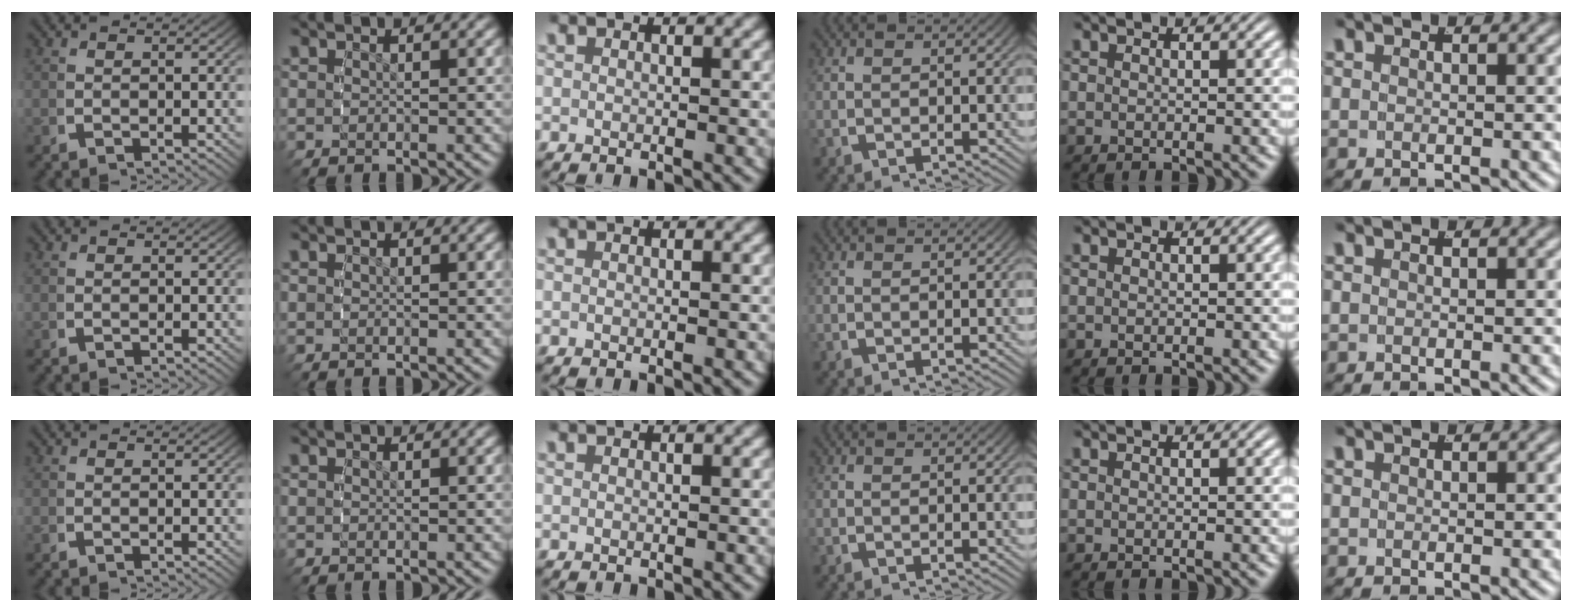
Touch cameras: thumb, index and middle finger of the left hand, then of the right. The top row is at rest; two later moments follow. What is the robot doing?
{"motion": "reach", "object": "button"}